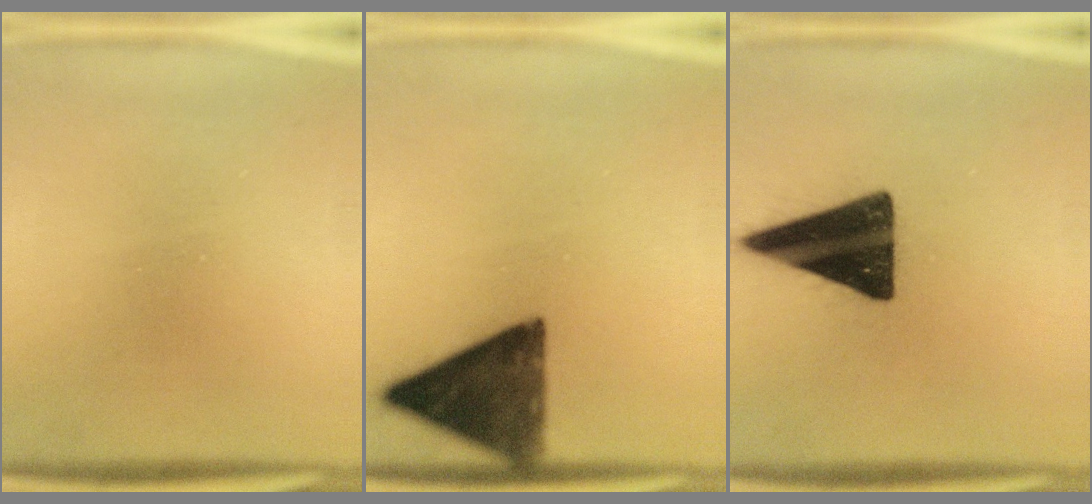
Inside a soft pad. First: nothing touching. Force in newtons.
{"total": 13.2}
{"total": 18.3}